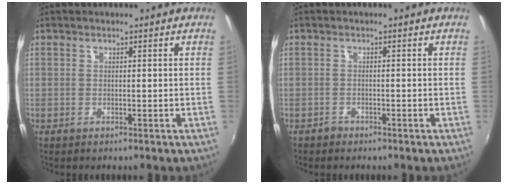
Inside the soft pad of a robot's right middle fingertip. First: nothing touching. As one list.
[{"total": 1.1, "force": [-0.9, 0.6, 0.0], "torque": [-0.003, 0.000, -0.017]}]